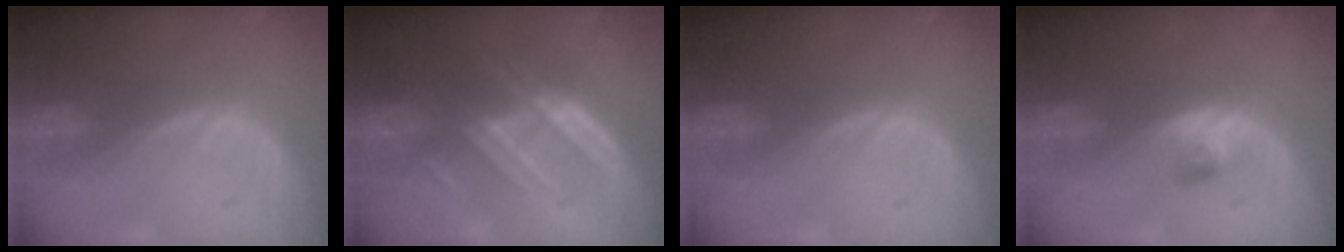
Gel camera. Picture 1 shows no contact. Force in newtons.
{"total": 7.1, "press": 6.5, "slide": 2.8}
{"total": 0.0}
{"total": 2.5, "press": 2.3, "slide": 0.9}